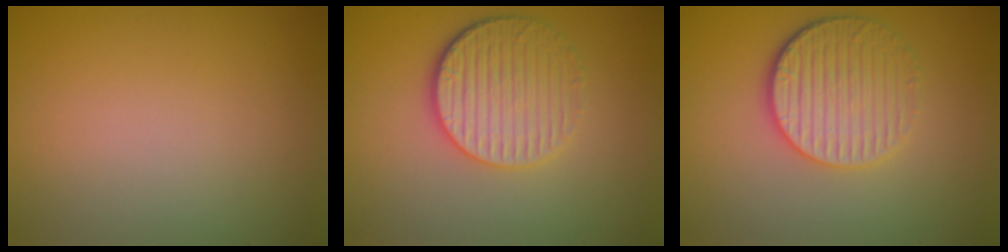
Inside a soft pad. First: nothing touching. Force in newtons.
{"total": 4.3, "press": 3.6, "slide": 2.3}
{"total": 4.3, "press": 3.6, "slide": 2.3}